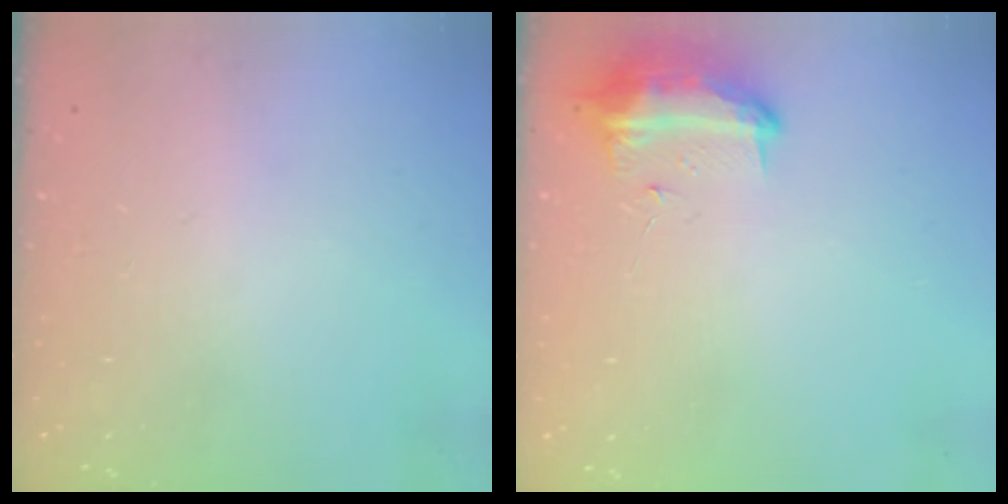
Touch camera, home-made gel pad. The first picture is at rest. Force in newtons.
{"total": 10.7, "press": 10.6, "slide": 0.7}